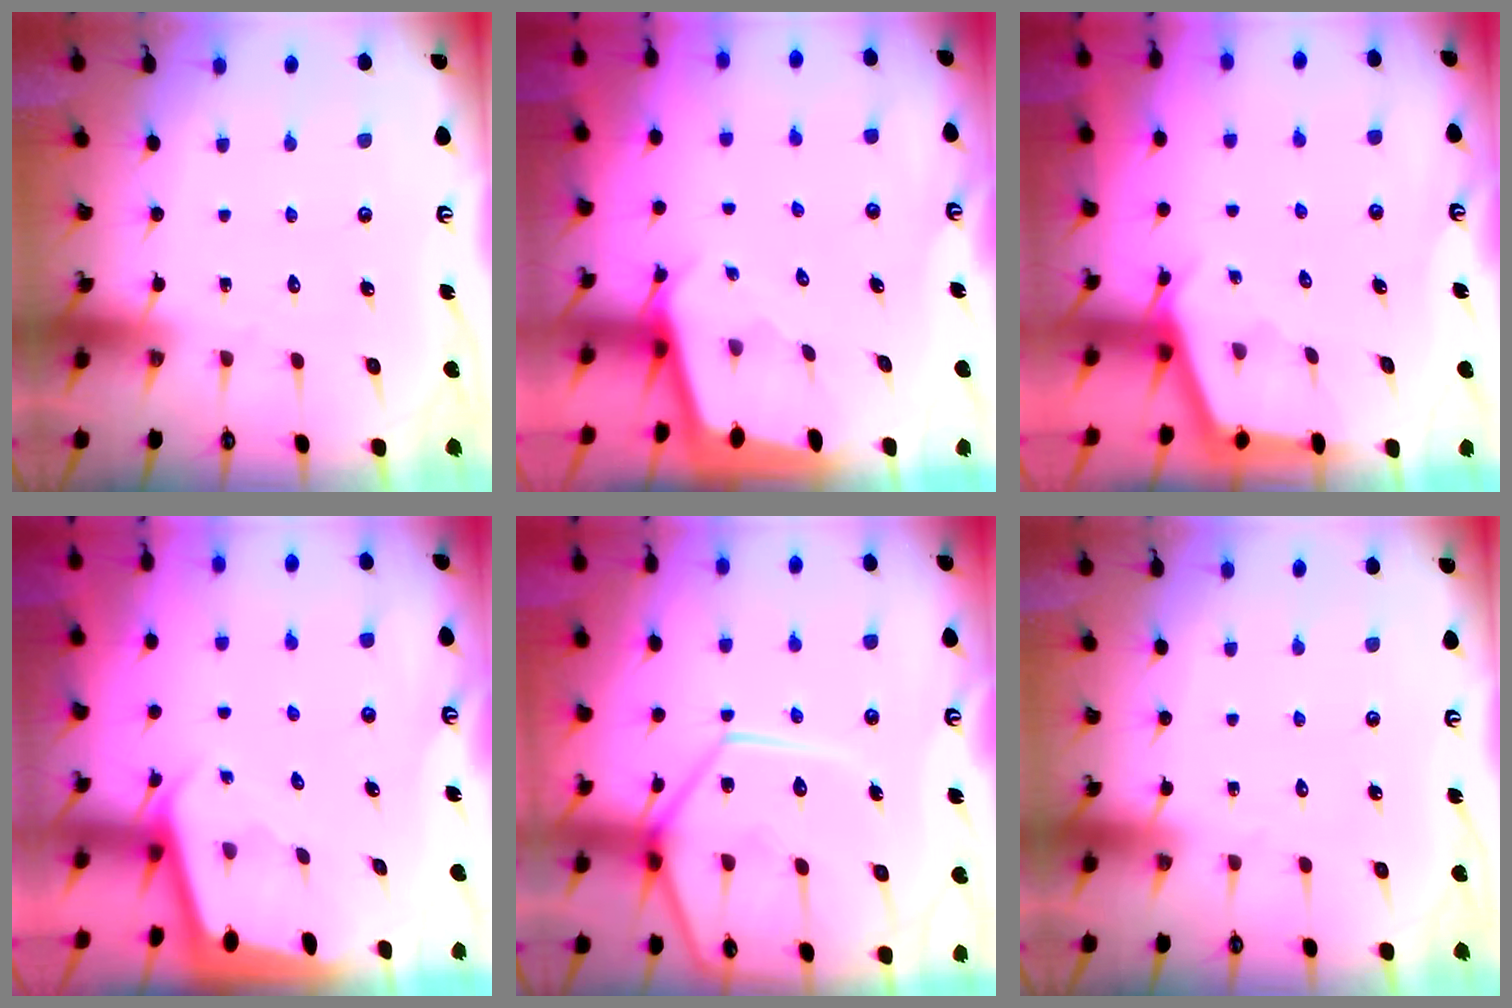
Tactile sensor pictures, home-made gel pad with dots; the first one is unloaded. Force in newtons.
{"total": 2.3, "press": 2.3, "slide": 0.1}
{"total": 2.9, "press": 2.9, "slide": 0.3}
{"total": 1.9, "press": 1.9, "slide": 0.1}
{"total": 18.5, "press": 18.4, "slide": 2.1}
{"total": 0.0}